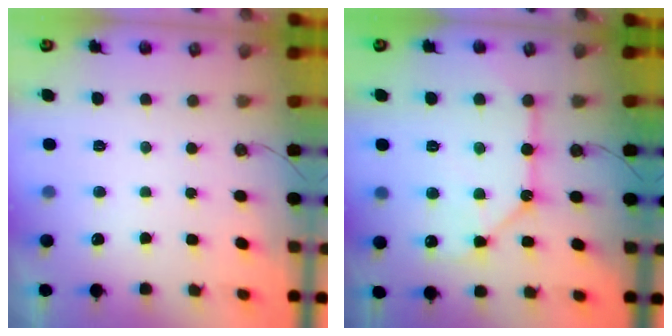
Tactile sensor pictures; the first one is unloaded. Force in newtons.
{"total": 11.4, "press": 11.4, "slide": 0.9}